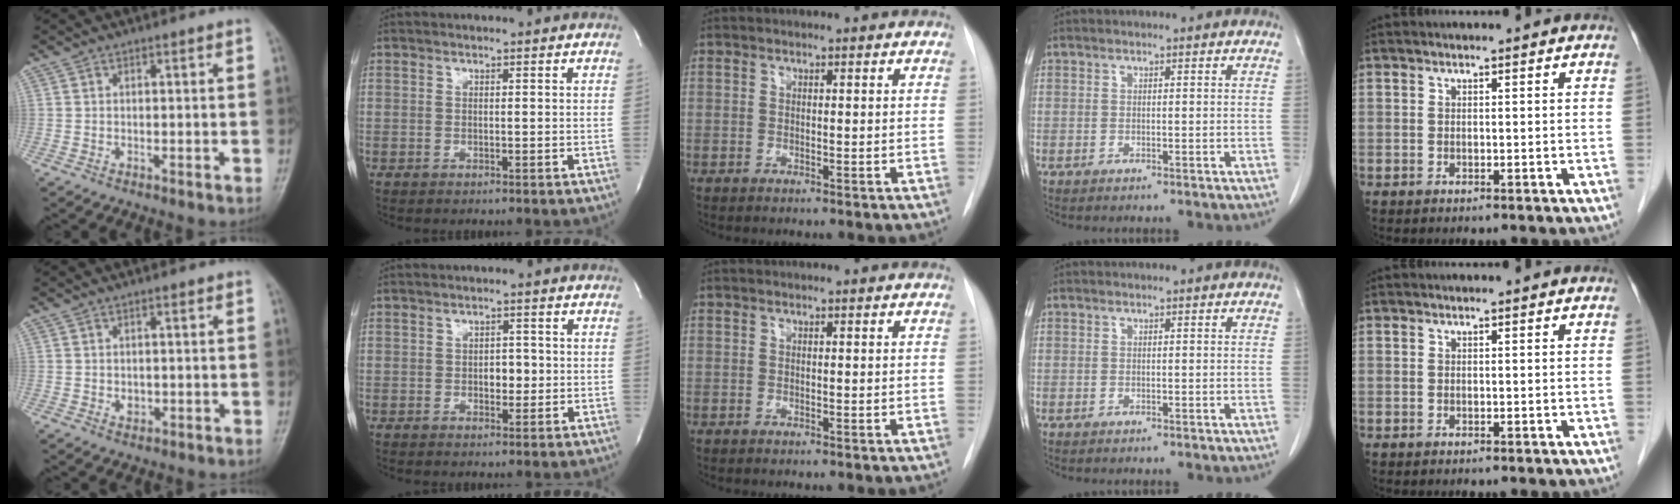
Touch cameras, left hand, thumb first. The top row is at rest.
{"thumb": {"total": 1.8, "force": [0.1, 1.4, 1.1], "torque": [-0.008, 0.000, 0.005]}, "index": {"total": 2.4, "force": [-0.3, 1.5, 1.9], "torque": [-0.020, 0.002, -0.003]}}